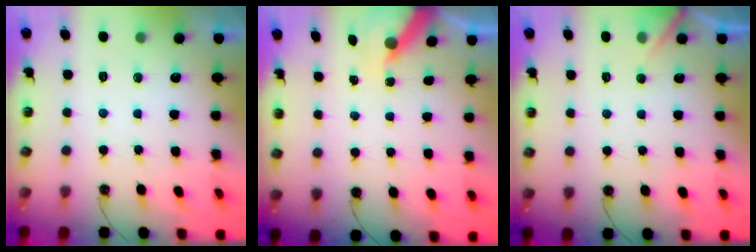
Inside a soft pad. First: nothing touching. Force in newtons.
{"total": 6.6, "press": 6.5, "slide": 0.4}
{"total": 5.8, "press": 5.8, "slide": 0.8}